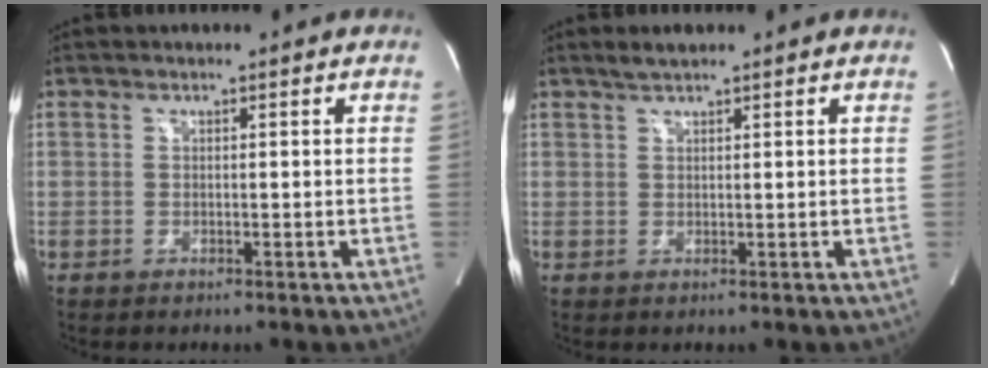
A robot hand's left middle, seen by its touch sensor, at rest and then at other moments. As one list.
[{"total": 1.9, "force": [1.6, 0.2, 1.0], "torque": [-0.025, 0.007, 0.032]}]